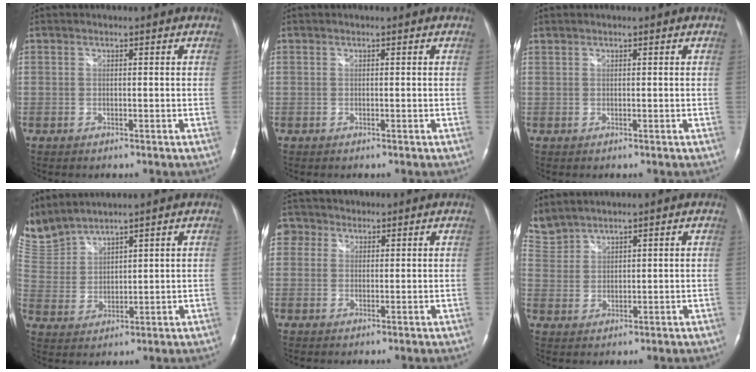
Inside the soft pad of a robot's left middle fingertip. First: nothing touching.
{"total": 0.0}
{"total": 0.0}
{"total": 7.7, "force": [7.7, 0.3, 0.9], "torque": [-0.048, 0.014, 0.173]}
{"total": 3.3, "force": [1.6, 2.9, 0.4], "torque": [-0.010, 0.016, 0.025]}
{"total": 5.4, "force": [5.2, 1.1, 0.5], "torque": [-0.026, 0.016, 0.117]}